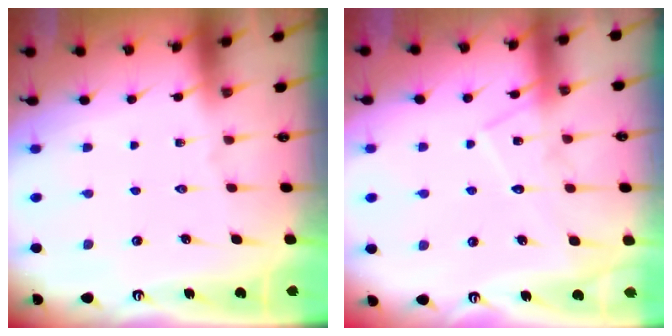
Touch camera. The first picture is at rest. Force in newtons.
{"total": 11.0, "press": 11.0, "slide": 0.7}